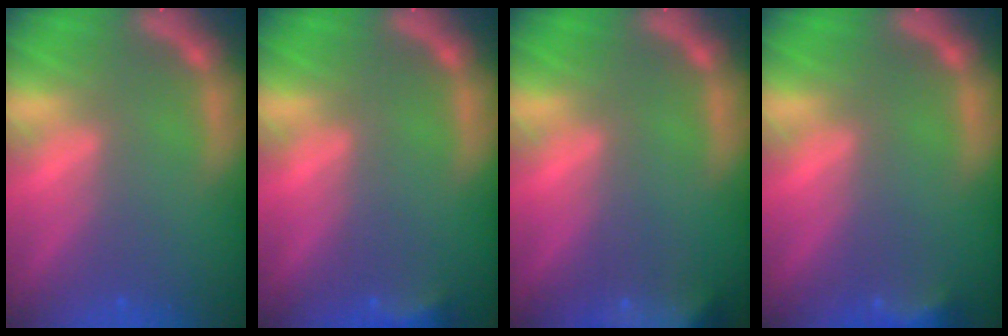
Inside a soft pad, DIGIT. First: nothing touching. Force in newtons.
{"total": 2.4}
{"total": 9.9}
{"total": 3.0}